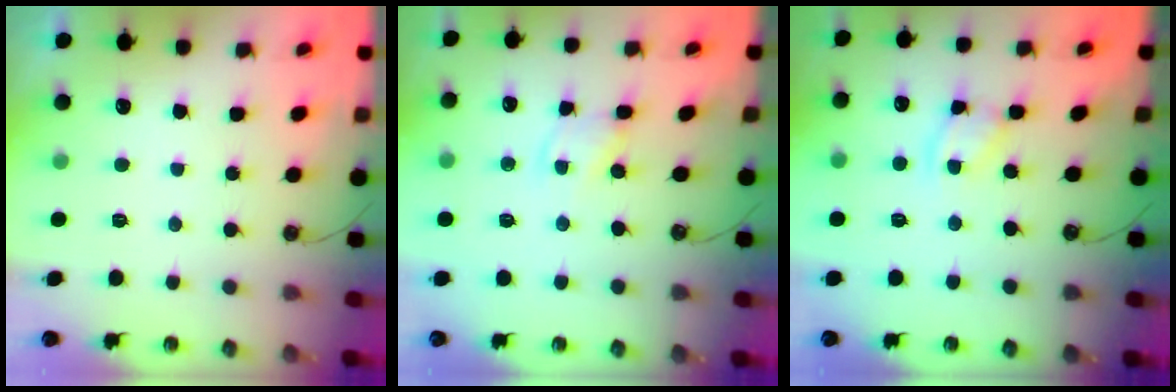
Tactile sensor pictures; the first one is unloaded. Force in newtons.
{"total": 2.7, "press": 2.7, "slide": 0.2}
{"total": 4.7, "press": 4.7, "slide": 0.3}